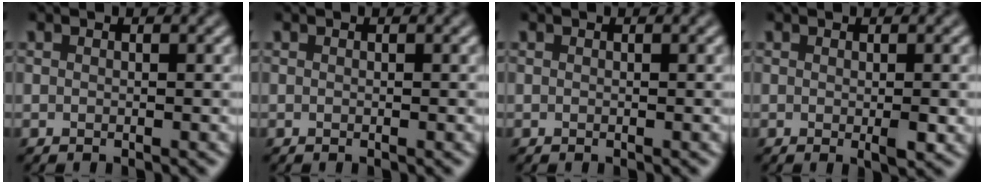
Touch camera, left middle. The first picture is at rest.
{"total": 0.0}
{"total": 0.0}
{"total": 1.9, "force": [-0.2, 0.3, 1.8], "torque": [-0.024, -0.006, -0.002]}